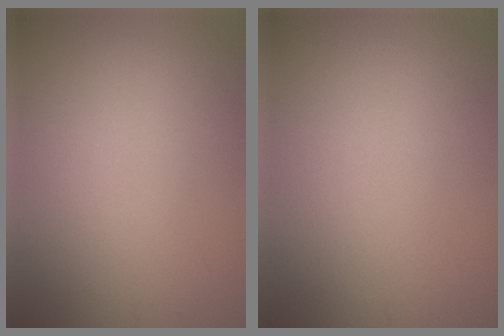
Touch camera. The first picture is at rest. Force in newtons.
{"total": 0.0}